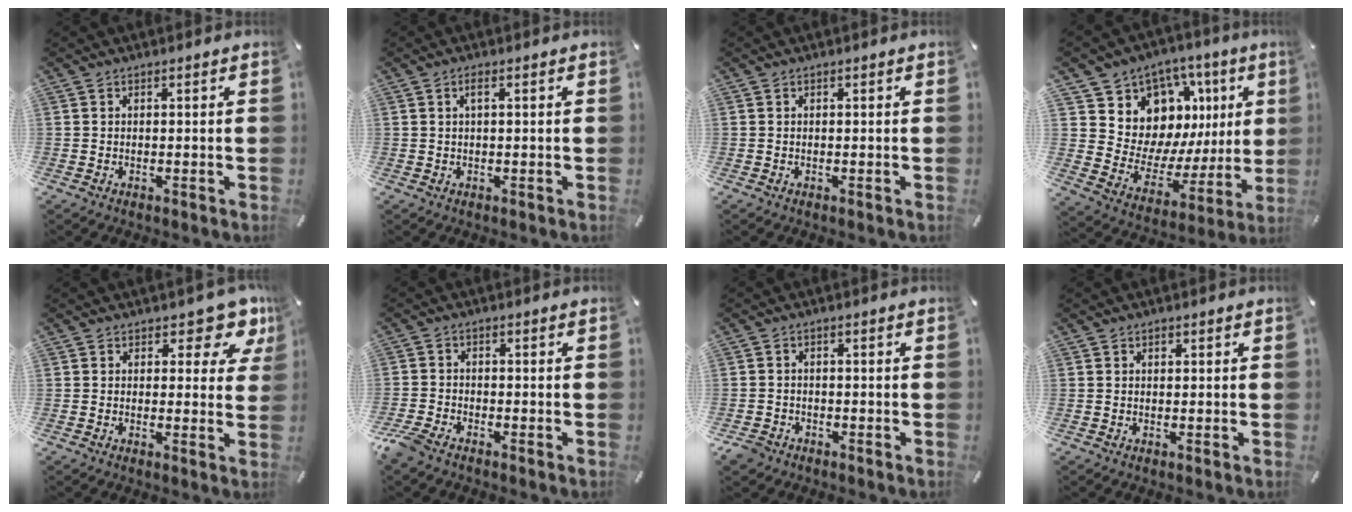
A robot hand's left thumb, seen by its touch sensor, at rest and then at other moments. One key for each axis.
{"total": 1.7, "fx": 0.4, "fy": 0.4, "fz": 1.6, "tx": -0.032, "ty": 0.003, "tz": 0.005}
{"total": 0.0}
{"total": 11.6, "fx": 6.4, "fy": 9.3, "fz": 2.4, "tx": -0.040, "ty": -0.081, "tz": 0.126}
{"total": 7.8, "fx": 4.8, "fy": 4.1, "fz": 4.6, "tx": -0.038, "ty": -0.034, "tz": 0.077}
{"total": 3.4, "fx": -2.9, "fy": 1.3, "fz": 1.3, "tx": -0.040, "ty": 0.008, "tz": -0.059}
{"total": 2.8, "fx": -1.8, "fy": 1.9, "fz": 0.7, "tx": -0.017, "ty": 0.007, "tz": -0.038}
{"total": 0.6, "fx": 0.2, "fy": 0.5, "fz": 0.3, "tx": -0.005, "ty": 0.001, "tz": 0.003}